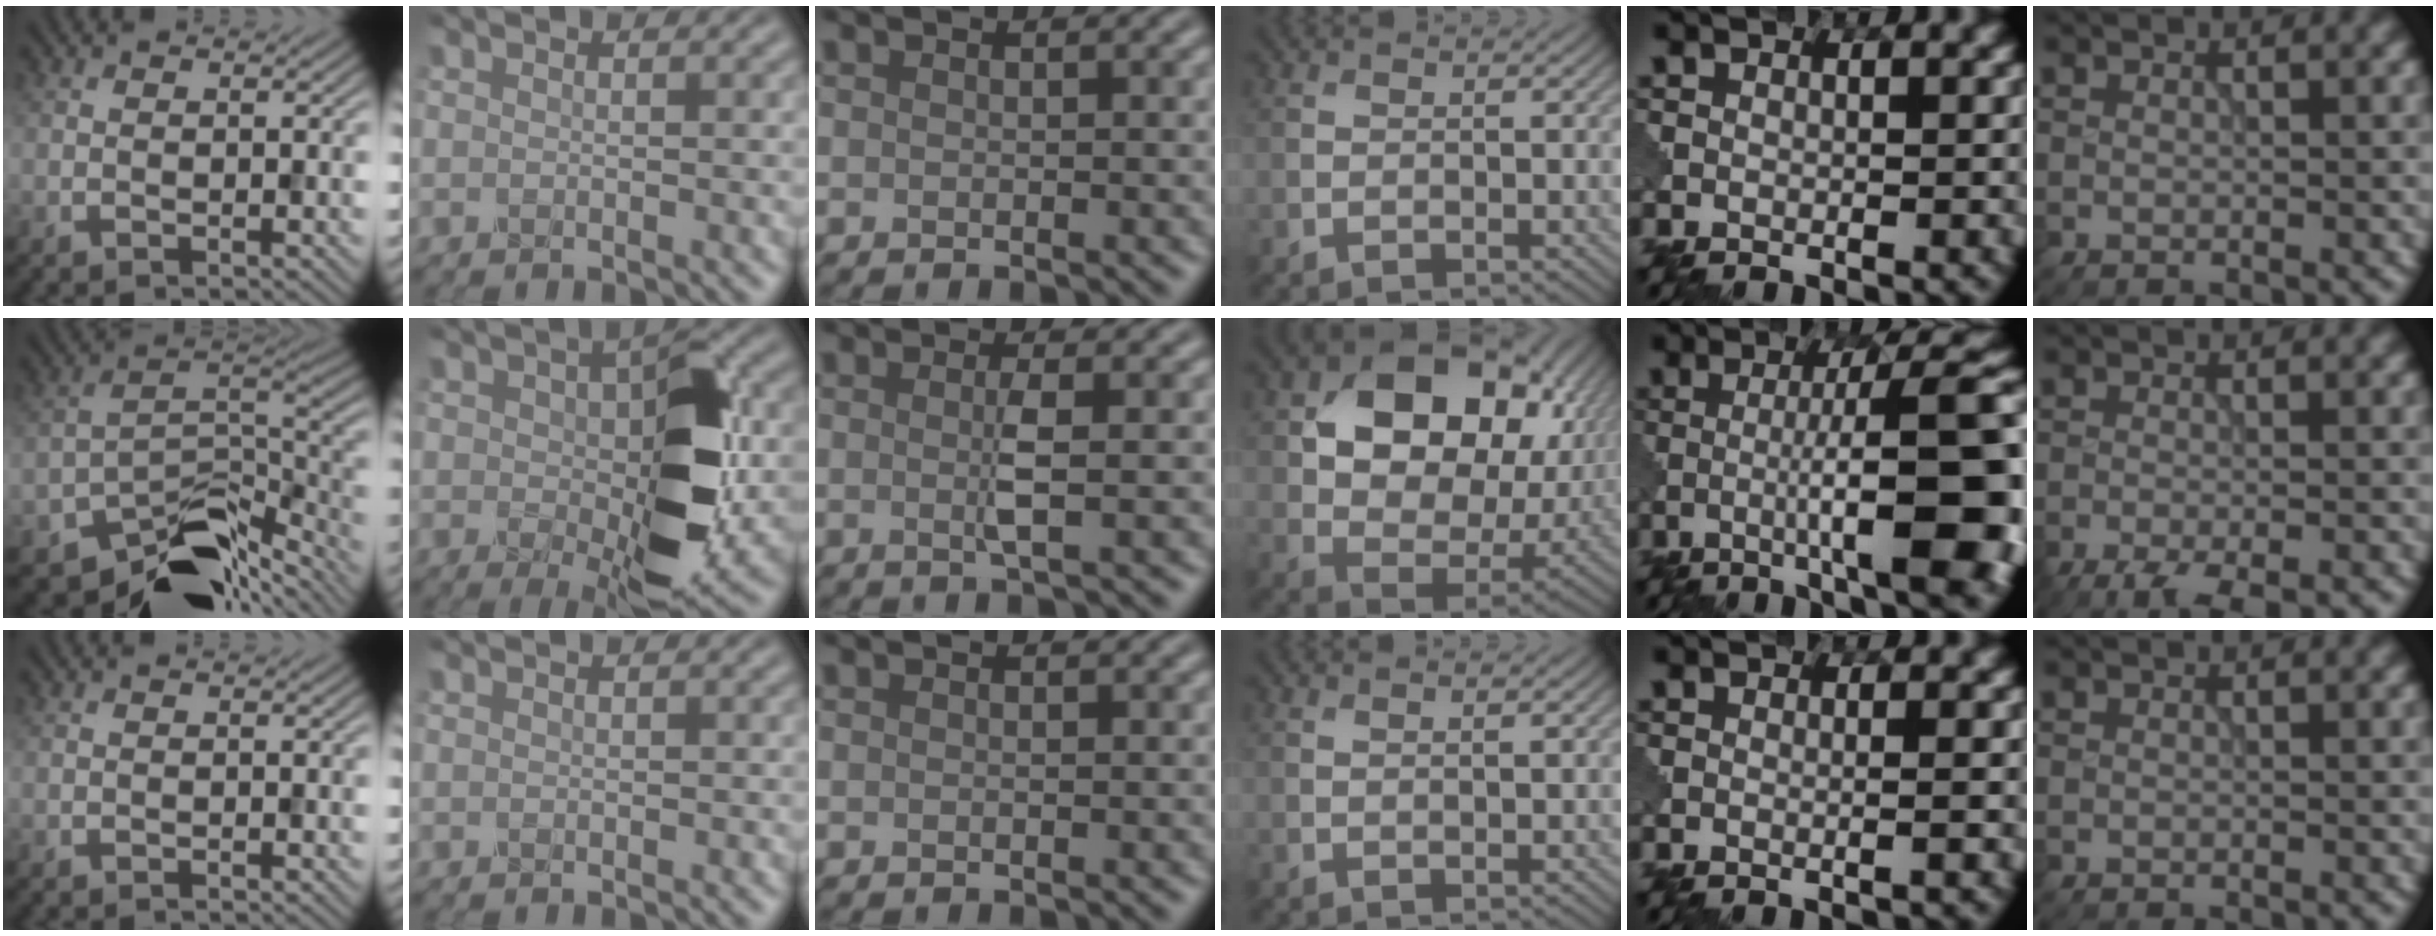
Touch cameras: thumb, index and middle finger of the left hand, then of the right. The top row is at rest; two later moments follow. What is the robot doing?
{"motion": "disassemble", "object": "pitcher"}